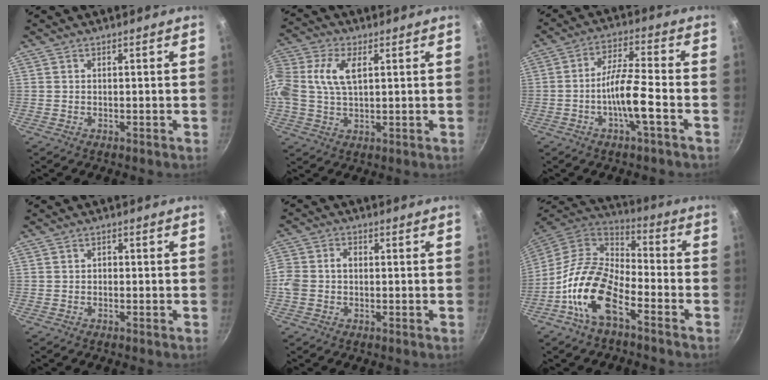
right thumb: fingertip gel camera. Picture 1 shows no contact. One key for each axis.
{"total": 11.6, "fx": 2.6, "fy": 7.0, "fz": 9.0, "tx": -0.190, "ty": 0.022, "tz": 0.040}
{"total": 9.1, "fx": -3.1, "fy": 1.4, "fz": 8.4, "tx": -0.157, "ty": 0.032, "tz": -0.062}
{"total": 1.1, "fx": -0.2, "fy": 0.9, "fz": 0.5, "tx": -0.006, "ty": 0.005, "tz": -0.004}
{"total": 5.7, "fx": -0.5, "fy": 4.5, "fz": 3.4, "tx": -0.063, "ty": 0.018, "tz": -0.021}
{"total": 15.8, "fx": -7.1, "fy": 7.7, "fz": 11.8, "tx": -0.214, "ty": 0.054, "tz": -0.155}